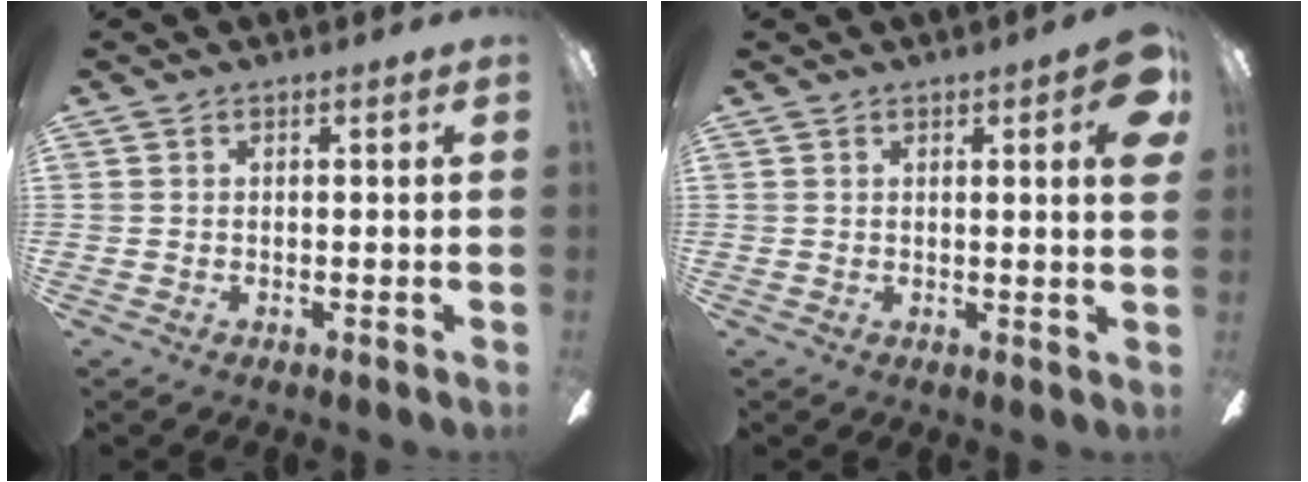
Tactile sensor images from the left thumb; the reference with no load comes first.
{"total": 5.9, "force": [2.4, 1.3, 5.3], "torque": [-0.063, -0.009, 0.032]}